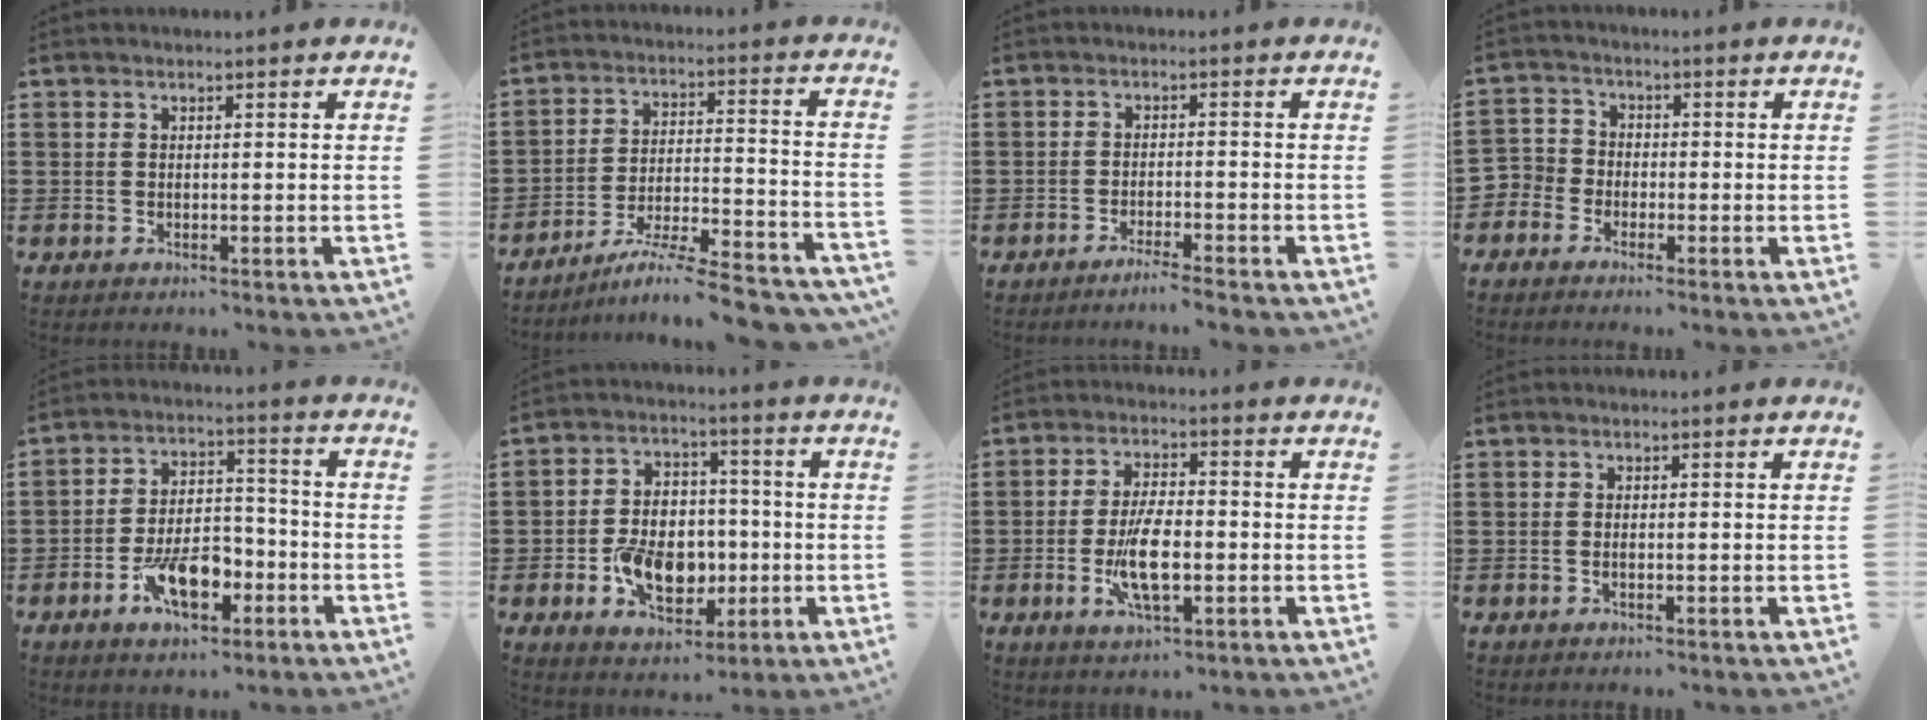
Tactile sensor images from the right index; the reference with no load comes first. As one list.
[{"total": 7.9, "force": [-7.0, -0.1, 3.8], "torque": [-0.058, -0.003, -0.136]}, {"total": 2.0, "force": [-1.8, -0.4, 0.8], "torque": [-0.013, -0.001, -0.034]}, {"total": 3.1, "force": [-2.3, 2.2, 0.2], "torque": [-0.031, 0.000, -0.056]}, {"total": 9.2, "force": [-4.1, 4.8, 6.7], "torque": [-0.116, 0.002, -0.075]}, {"total": 9.3, "force": [-2.4, 6.4, 6.2], "torque": [-0.113, 0.010, -0.041]}, {"total": 8.3, "force": [-1.9, 3.1, 7.5], "torque": [-0.159, -0.012, -0.035]}, {"total": 0.7, "force": [-0.2, 0.0, 0.6], "torque": [-0.015, -0.008, -0.001]}]